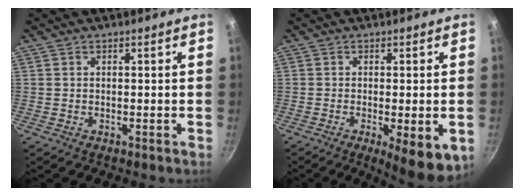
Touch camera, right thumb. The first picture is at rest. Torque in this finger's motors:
{"motor_torque": [0.21, 0.48, 0.03, -0.08, 0.06]}